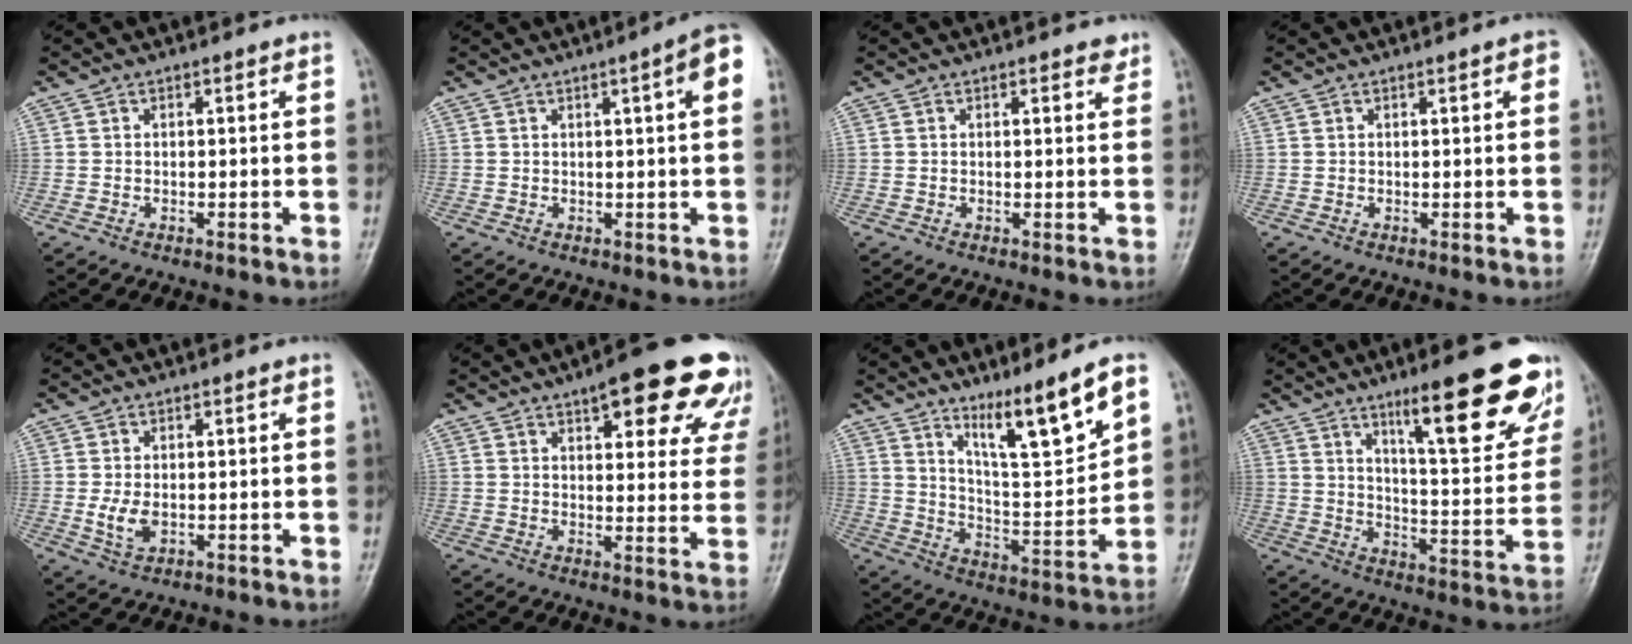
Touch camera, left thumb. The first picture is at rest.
{"total": 5.9, "force": [1.9, 0.6, 5.5], "torque": [-0.069, 0.006, 0.019]}
{"total": 1.8, "force": [1.4, 0.9, 0.9], "torque": [0.000, -0.006, 0.013]}
{"total": 1.6, "force": [0.7, 0.5, 1.3], "torque": [-0.013, 0.002, 0.006]}
{"total": 3.8, "force": [-0.4, 2.5, 2.8], "torque": [-0.055, -0.008, -0.003]}
{"total": 18.6, "force": [11.4, 6.5, 13.2], "torque": [-0.125, -0.030, 0.133]}
{"total": 13.5, "force": [8.5, 1.7, 10.4], "torque": [-0.159, -0.064, 0.155]}
{"total": 21.9, "force": [13.3, 5.1, 16.6], "torque": [-0.188, -0.063, 0.196]}